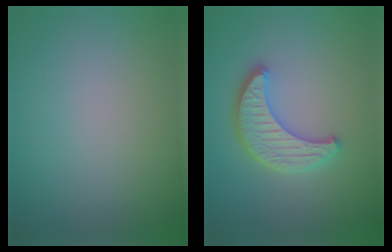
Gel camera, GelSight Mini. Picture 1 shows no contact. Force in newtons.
{"total": 4.3, "press": 3.9, "slide": 2.0}